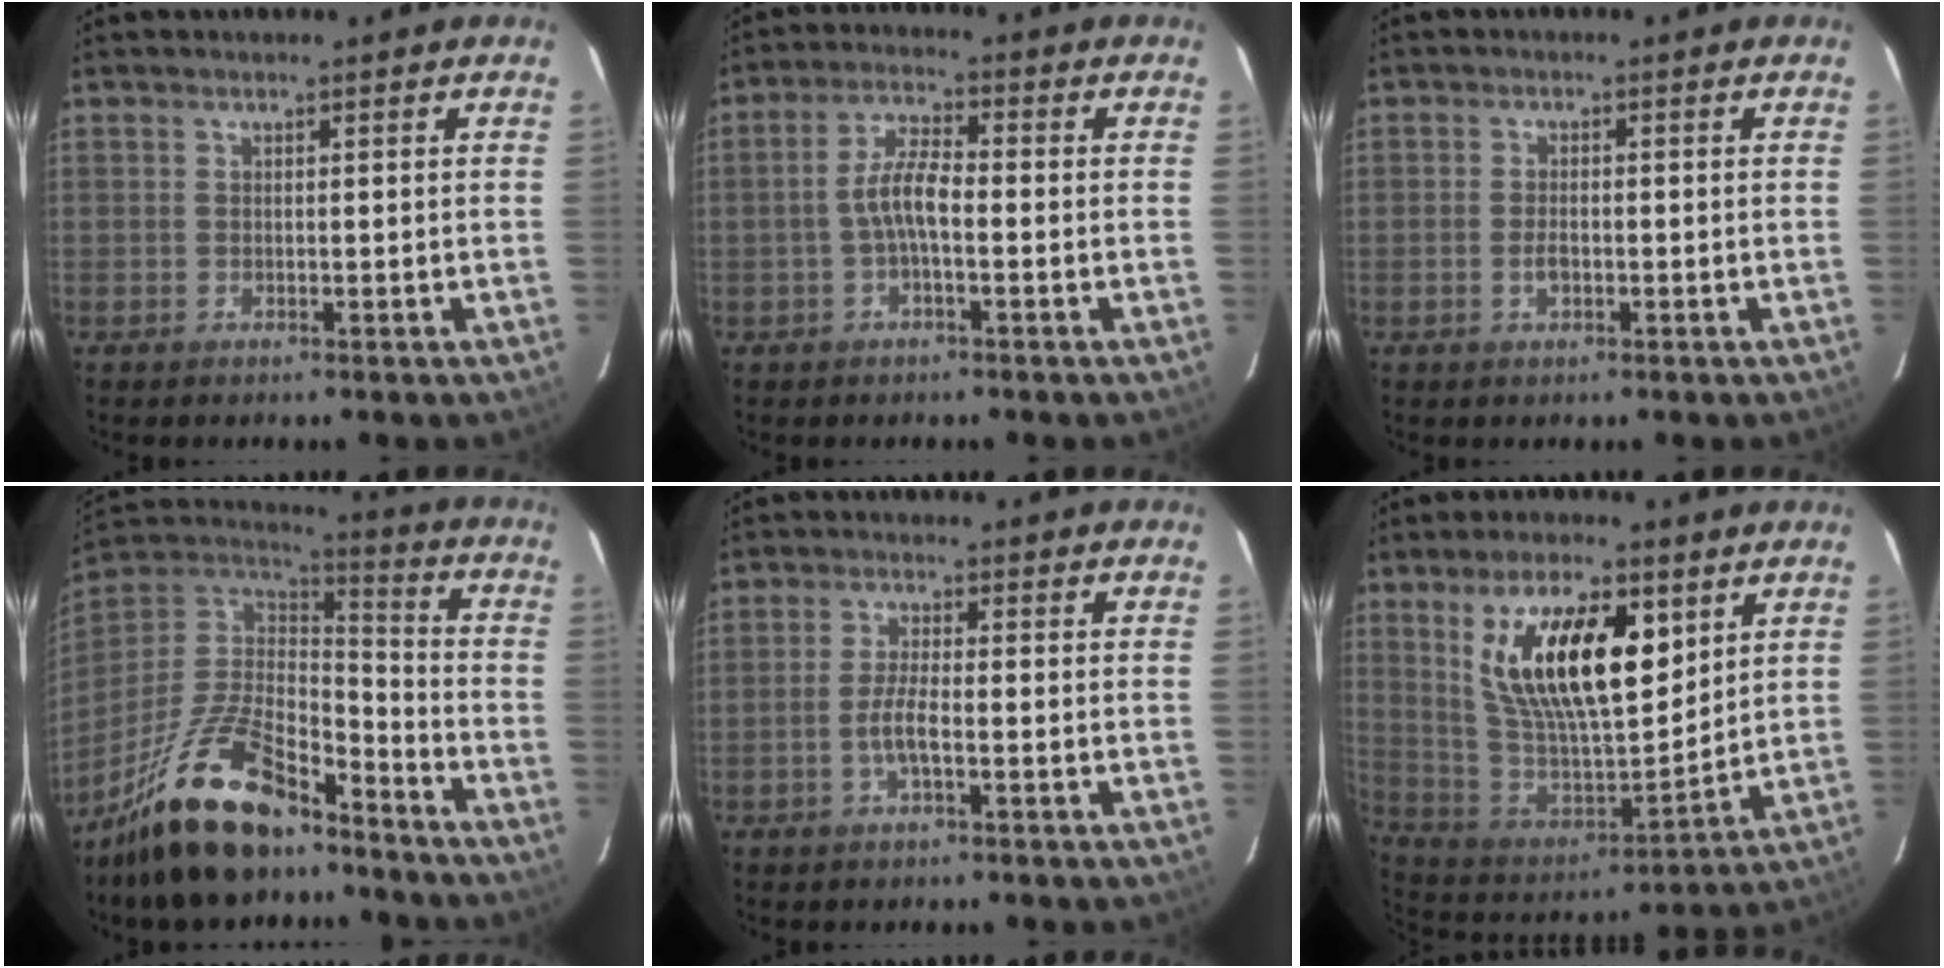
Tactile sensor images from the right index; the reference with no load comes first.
{"total": 5.4, "force": [-1.3, 1.5, 5.1], "torque": [-0.105, 0.013, -0.026]}
{"total": 2.4, "force": [-0.8, 1.3, 1.9], "torque": [-0.038, 0.000, -0.014]}
{"total": 21.9, "force": [-15.6, 8.2, 13.0], "torque": [-0.264, -0.014, -0.272]}
{"total": 3.9, "force": [-1.5, 0.7, 3.5], "torque": [-0.075, -0.001, -0.030]}
{"total": 20.7, "force": [8.5, 8.5, 16.8], "torque": [-0.309, 0.001, 0.166]}